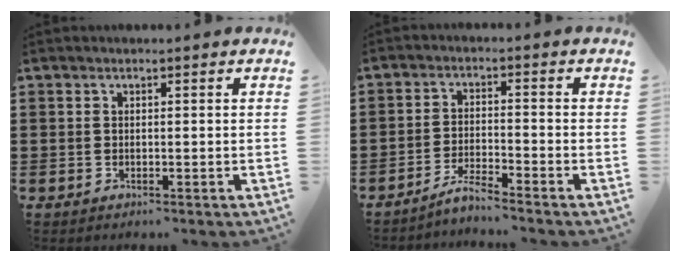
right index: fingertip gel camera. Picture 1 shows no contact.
{"total": 3.4, "force": [-3.2, -0.3, 1.1], "torque": [-0.027, 0.000, -0.066]}